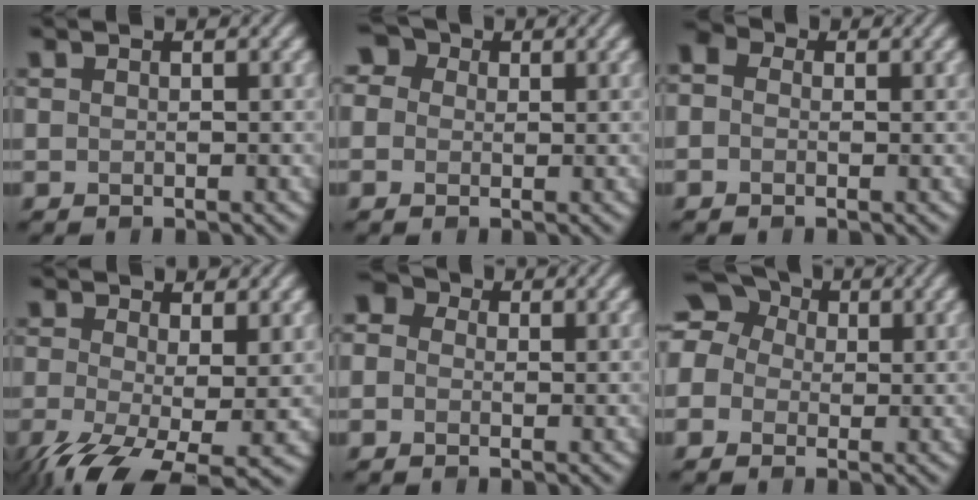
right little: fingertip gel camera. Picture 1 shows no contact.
{"total": 4.6, "force": [1.8, 3.6, 2.2], "torque": [-0.037, 0.030, -0.008]}
{"total": 3.2, "force": [0.6, 2.5, 1.8], "torque": [-0.026, 0.014, -0.022]}
{"total": 9.4, "force": [-3.9, 3.7, 7.7], "torque": [-0.155, -0.038, -0.059]}
{"total": 3.6, "force": [0.8, 2.9, 1.9], "torque": [-0.030, 0.019, -0.018]}
{"total": 8.1, "force": [1.3, 7.0, 3.8], "torque": [-0.077, 0.044, -0.024]}